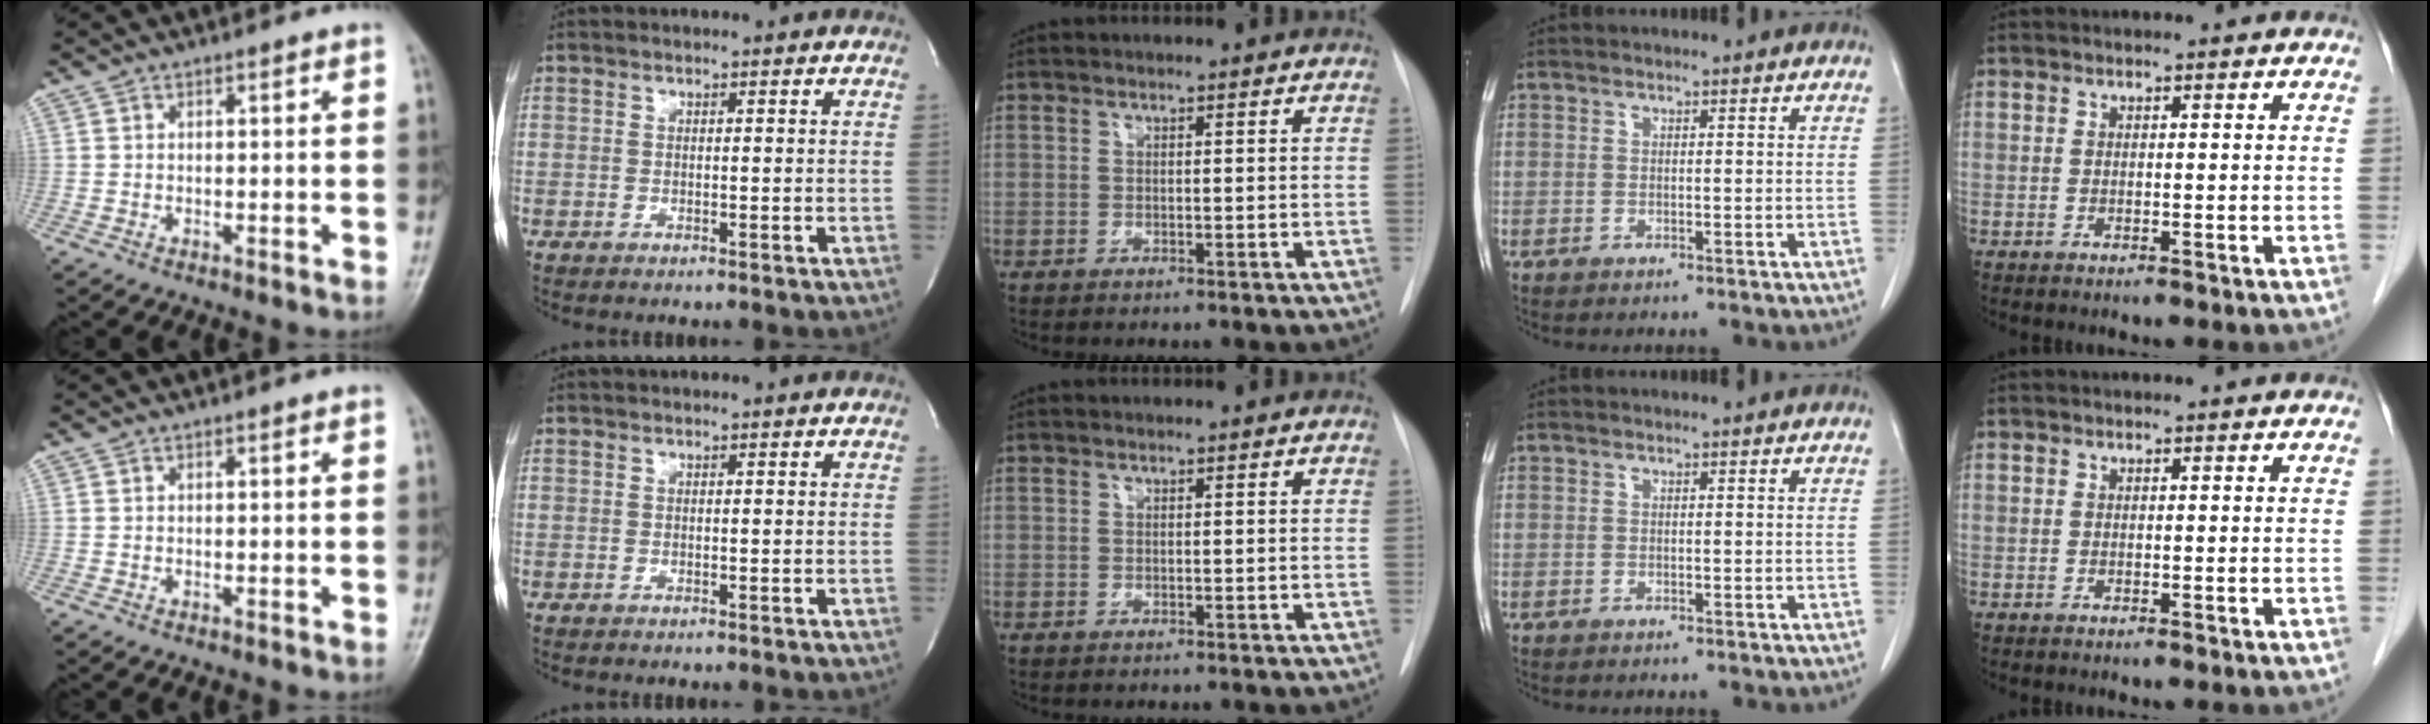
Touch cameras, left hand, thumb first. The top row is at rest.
{}